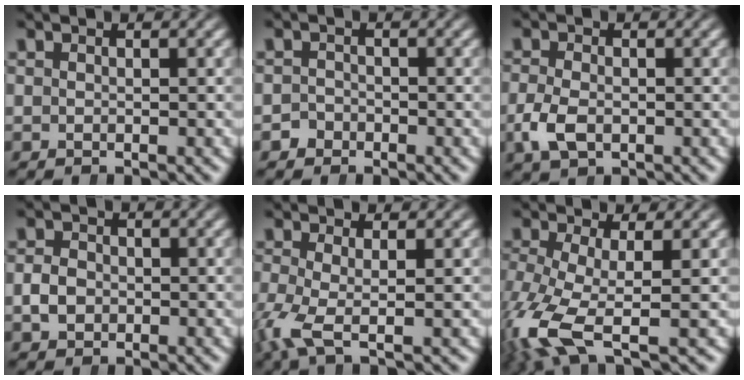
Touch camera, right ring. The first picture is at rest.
{"total": 1.9, "force": [-1.4, 1.2, -0.3], "torque": [0.003, -0.011, -0.023]}
{"total": 3.0, "force": [-1.2, 1.8, 2.1], "torque": [-0.053, -0.016, -0.012]}
{"total": 1.8, "force": [-0.7, 1.4, 0.8], "torque": [-0.021, -0.008, -0.007]}
{"total": 3.2, "force": [-0.9, 1.3, 2.8], "torque": [-0.088, -0.029, -0.004]}
{"total": 6.3, "force": [-2.2, 3.0, 5.1], "torque": [-0.138, -0.048, -0.014]}